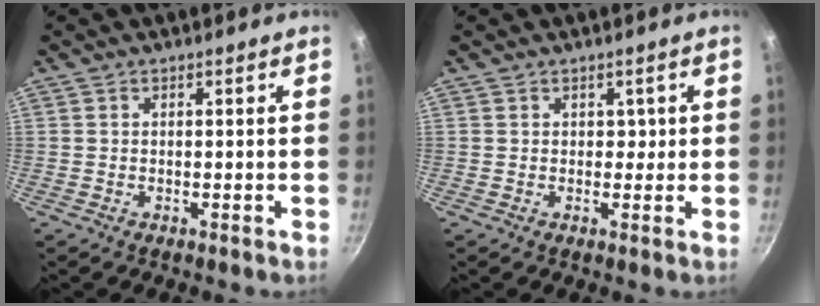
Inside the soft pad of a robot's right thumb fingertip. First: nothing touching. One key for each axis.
{"total": 1.4, "fx": 0.4, "fy": 1.3, "fz": 0.5, "tx": 0.010, "ty": -0.004, "tz": 0.006}